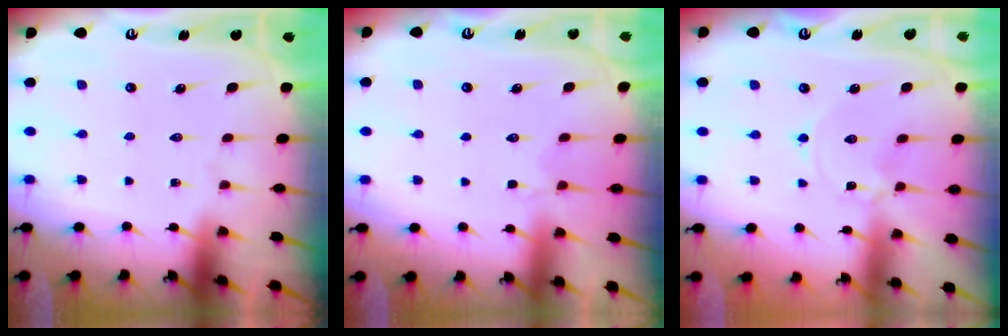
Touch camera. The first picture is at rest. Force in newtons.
{"total": 2.6, "press": 2.4, "slide": 1.2}
{"total": 0.0}